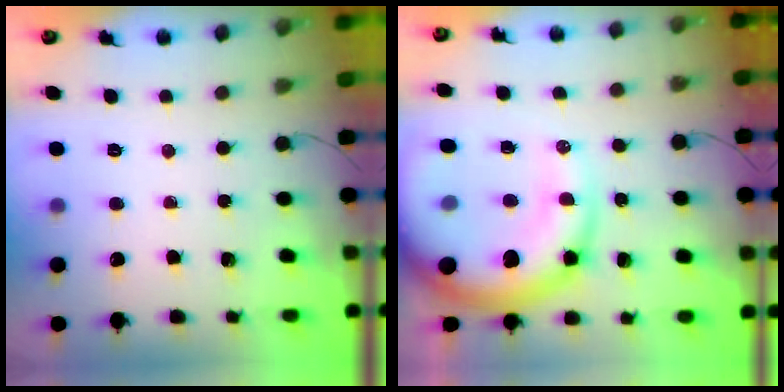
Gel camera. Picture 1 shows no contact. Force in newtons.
{"total": 20.6, "press": 20.1, "slide": 4.5}